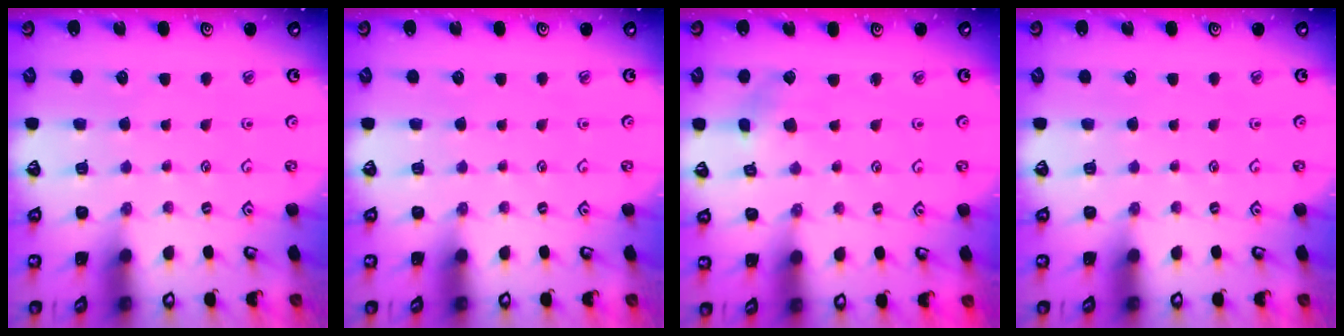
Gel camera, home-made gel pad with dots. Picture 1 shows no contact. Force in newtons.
{"total": 0.0}
{"total": 2.8, "press": 2.8, "slide": 0.4}
{"total": 0.0}